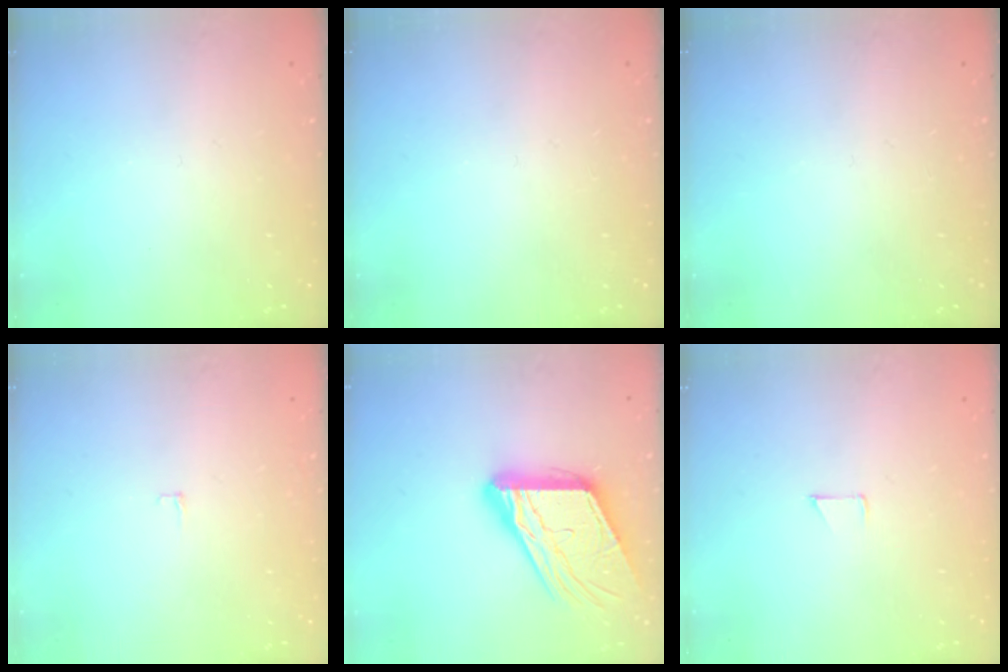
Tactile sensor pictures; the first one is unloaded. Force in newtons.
{"total": 0.0}
{"total": 0.0}
{"total": 2.4, "press": 2.4, "slide": 0.2}
{"total": 18.3, "press": 18.2, "slide": 1.8}
{"total": 3.2, "press": 3.2, "slide": 0.3}